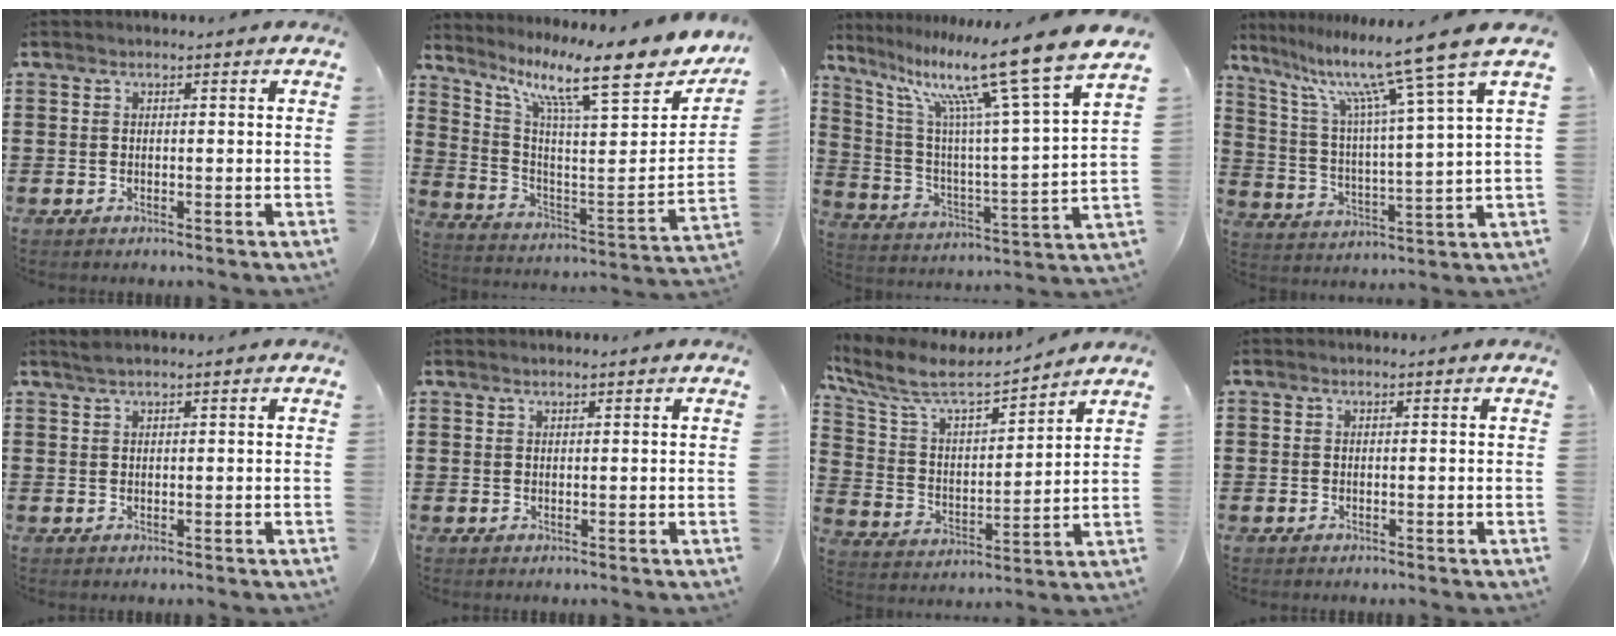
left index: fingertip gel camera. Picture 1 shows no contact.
{"total": 12.8, "force": [9.0, 1.4, 9.1], "torque": [-0.175, -0.072, 0.135]}
{"total": 15.1, "force": [11.3, 0.3, 10.1], "torque": [-0.206, -0.077, 0.174]}
{"total": 12.3, "force": [9.4, -0.3, 7.8], "torque": [-0.180, -0.056, 0.145]}
{"total": 1.2, "force": [0.9, 0.0, 0.8], "torque": [-0.017, 0.000, 0.017]}
{"total": 0.7, "force": [0.6, 0.0, 0.3], "torque": [-0.007, -0.002, 0.011]}
{"total": 7.9, "force": [6.6, 1.8, 3.9], "torque": [-0.105, -0.036, 0.110]}
{"total": 0.0}